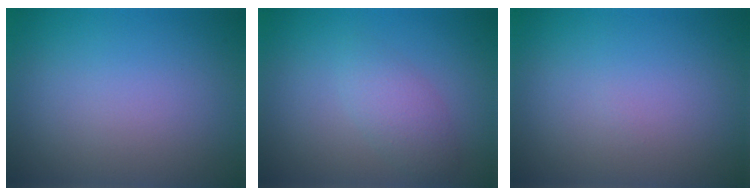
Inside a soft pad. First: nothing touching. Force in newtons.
{"total": 2.3, "press": 2.3, "slide": 0.1}
{"total": 0.0}